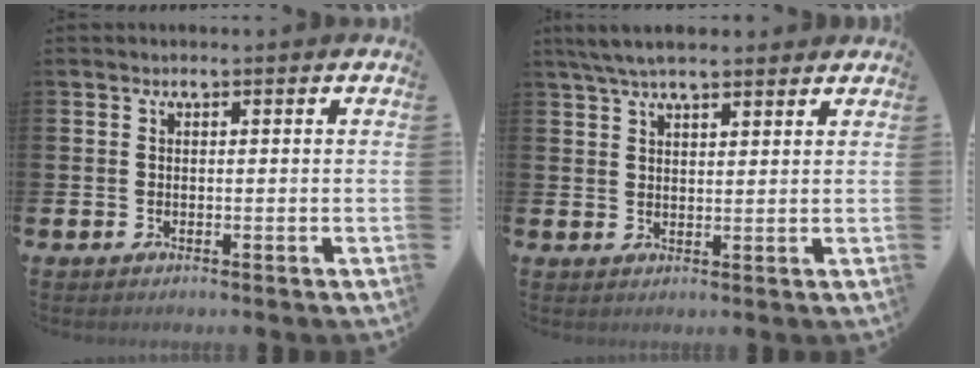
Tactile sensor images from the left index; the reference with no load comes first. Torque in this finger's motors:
{"motor_torque": [1.07, -1.07, 0.56, 0.21]}